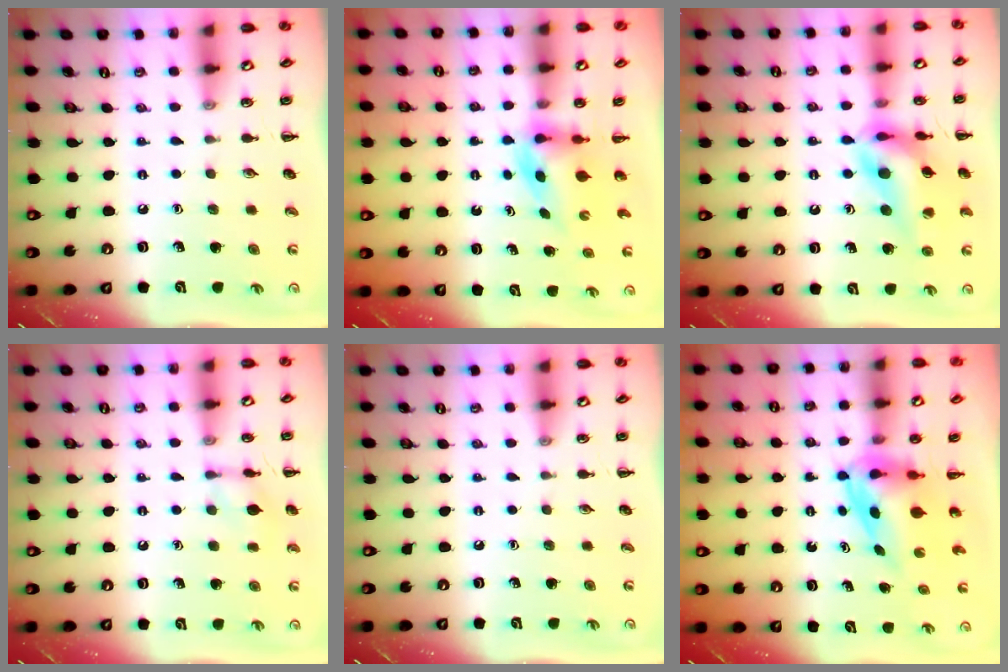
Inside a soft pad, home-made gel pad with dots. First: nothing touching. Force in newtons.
{"total": 3.6, "press": 3.5, "slide": 0.5}
{"total": 16.0, "press": 15.7, "slide": 2.7}
{"total": 7.8, "press": 7.7, "slide": 1.4}
{"total": 0.0}
{"total": 4.0, "press": 3.9, "slide": 0.7}